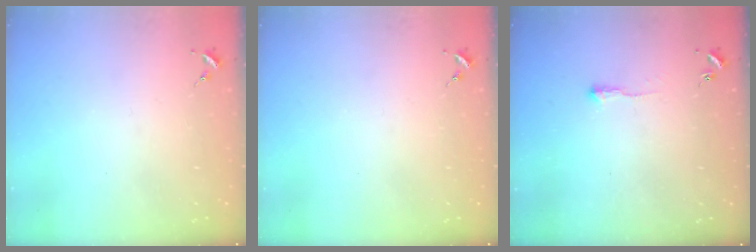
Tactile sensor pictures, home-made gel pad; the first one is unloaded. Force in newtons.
{"total": 0.0}
{"total": 4.7, "press": 4.7, "slide": 0.3}